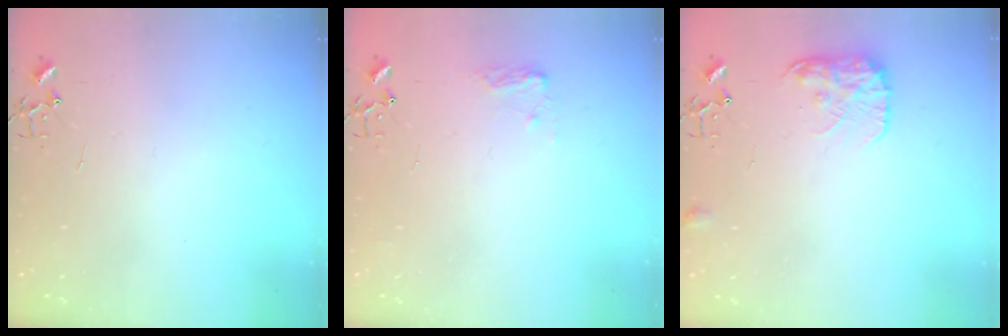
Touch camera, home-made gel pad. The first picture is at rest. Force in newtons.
{"total": 6.9, "press": 6.9, "slide": 0.7}
{"total": 12.0, "press": 12.0, "slide": 0.6}